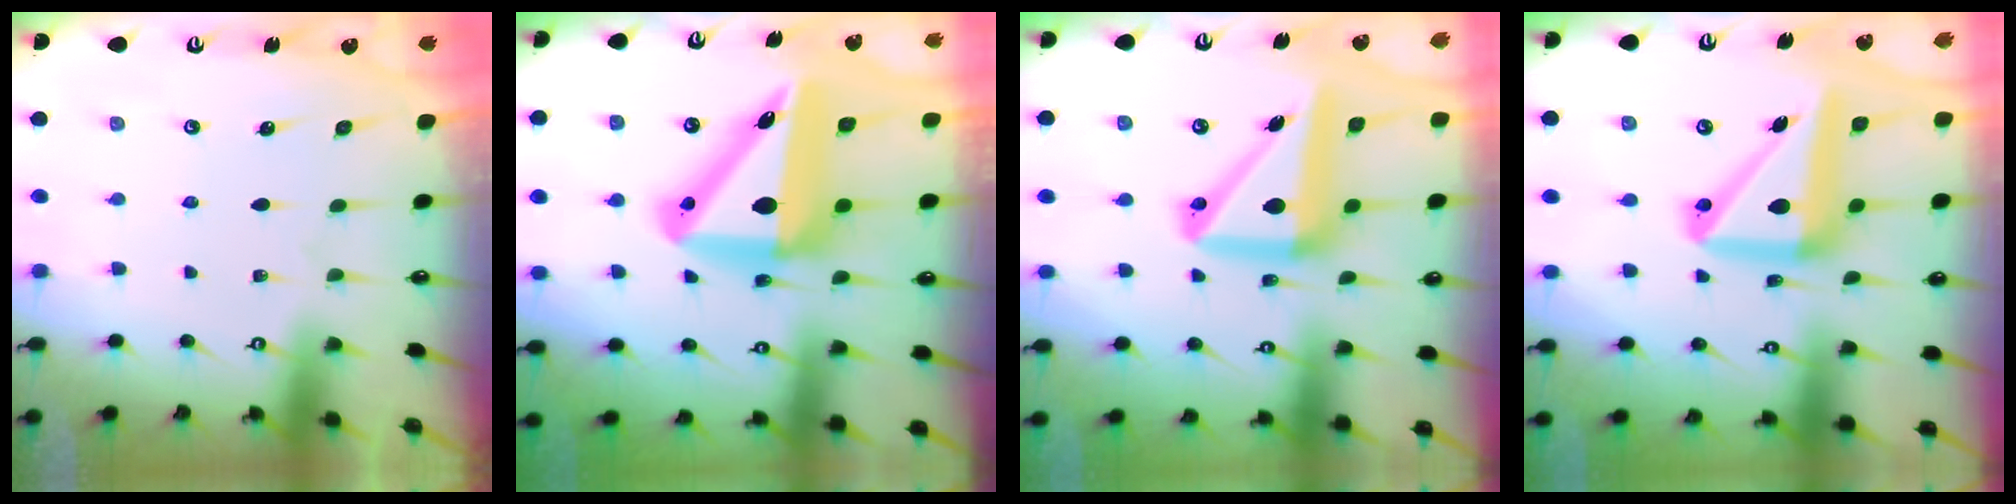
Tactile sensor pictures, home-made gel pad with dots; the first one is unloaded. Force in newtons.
{"total": 15.2, "press": 14.7, "slide": 3.6}
{"total": 15.4, "press": 15.3, "slide": 2.3}
{"total": 16.4, "press": 16.2, "slide": 2.5}